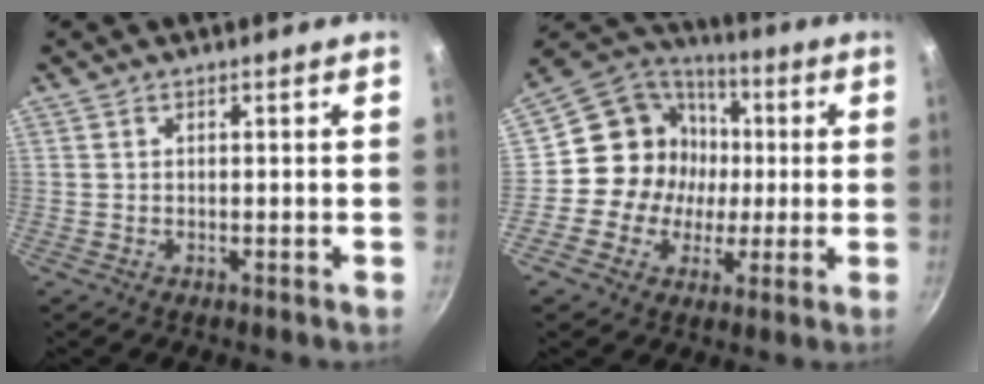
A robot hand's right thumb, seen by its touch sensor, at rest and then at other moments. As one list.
[{"total": 14.8, "force": [0.2, 13.5, 6.0], "torque": [-0.069, 0.024, -0.009]}]